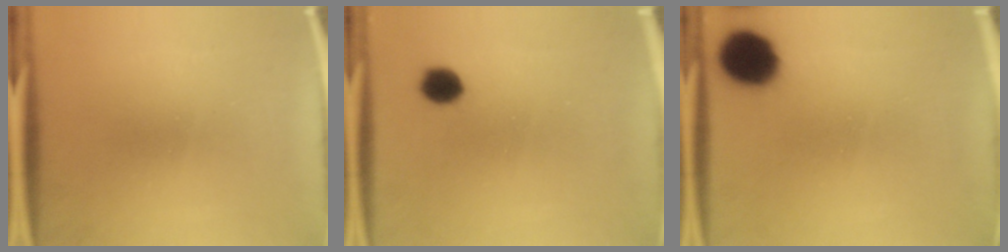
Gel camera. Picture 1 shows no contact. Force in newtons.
{"total": 4.2}
{"total": 12.7}